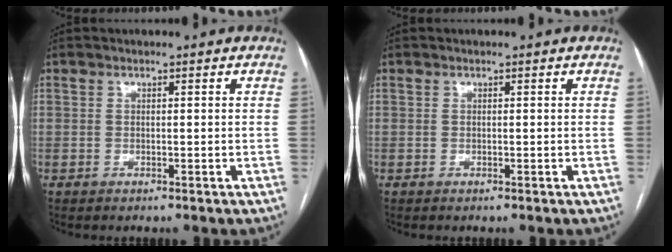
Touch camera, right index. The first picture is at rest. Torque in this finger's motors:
{"motor_torque": [0.00, 0.00, 0.00, 0.00]}